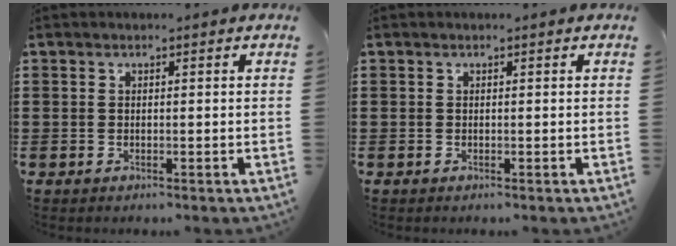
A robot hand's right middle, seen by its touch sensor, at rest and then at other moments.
{"total": 0.0}